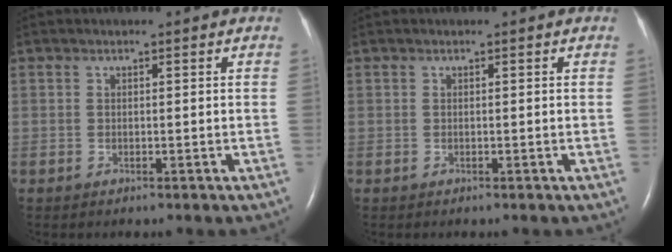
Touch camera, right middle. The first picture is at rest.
{"total": 0.0}